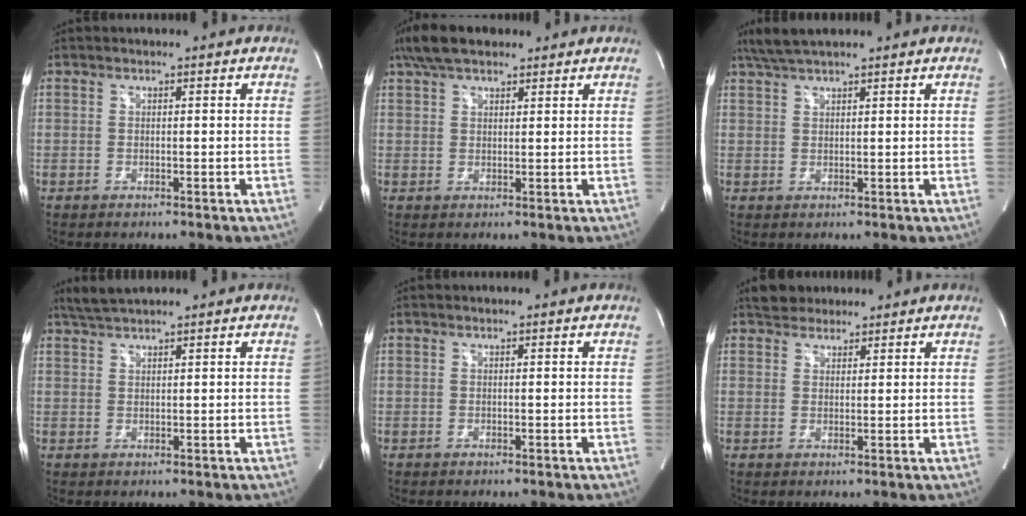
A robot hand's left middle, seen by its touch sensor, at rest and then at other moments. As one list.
[{"total": 7.1, "force": [5.5, 2.7, 3.6], "torque": [-0.075, 0.029, 0.101]}, {"total": 4.9, "force": [4.1, 0.5, 2.6], "torque": [-0.055, 0.023, 0.079]}, {"total": 3.2, "force": [2.9, -0.1, 1.3], "torque": [-0.031, 0.015, 0.059]}, {"total": 0.0}, {"total": 3.9, "force": [3.2, 2.0, 0.8], "torque": [-0.014, 0.021, 0.054]}]